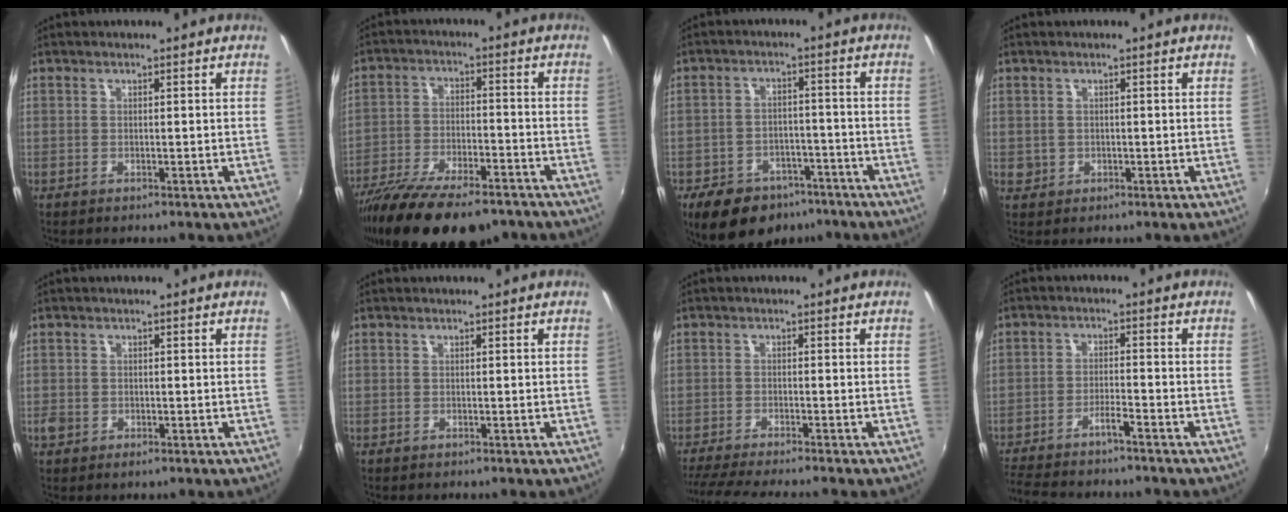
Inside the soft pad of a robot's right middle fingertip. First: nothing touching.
{"total": 20.8, "force": [-15.8, 6.7, 11.7], "torque": [-0.233, -0.049, -0.254]}
{"total": 14.1, "force": [-9.6, 8.5, 5.9], "torque": [-0.140, 0.005, -0.129]}
{"total": 2.2, "force": [-0.1, 2.2, 0.5], "torque": [-0.009, -0.001, 0.000]}
{"total": 2.2, "force": [-1.0, 1.6, 1.1], "torque": [-0.021, -0.004, -0.019]}
{"total": 0.0}
{"total": 8.9, "force": [-8.0, -0.4, 3.9], "torque": [-0.097, -0.025, -0.133]}
{"total": 7.8, "force": [-6.9, 0.4, 3.6], "torque": [-0.088, -0.001, -0.121]}